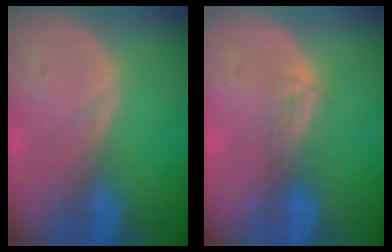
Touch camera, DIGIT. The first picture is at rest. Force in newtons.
{"total": 2.5, "press": 2.2, "slide": 1.3}